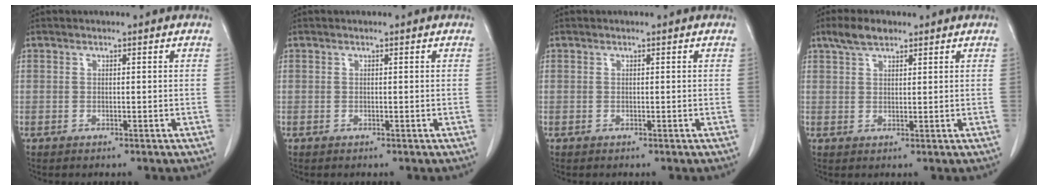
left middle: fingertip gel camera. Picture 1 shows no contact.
{"total": 0.0}
{"total": 0.0}
{"total": 4.0, "force": [2.9, 1.6, 2.2], "torque": [-0.052, 0.012, 0.056]}